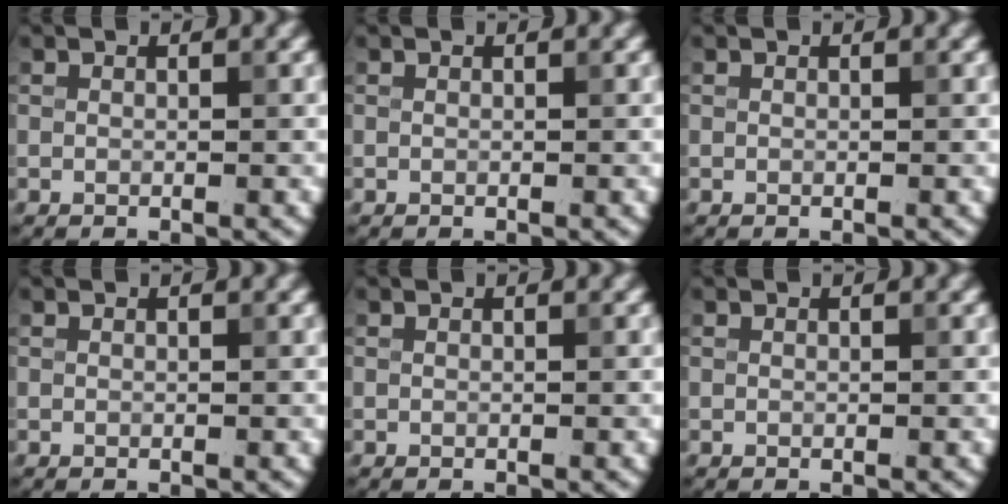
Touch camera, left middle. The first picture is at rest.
{"total": 0.0}
{"total": 0.0}
{"total": 0.0}
{"total": 0.0}
{"total": 0.0}